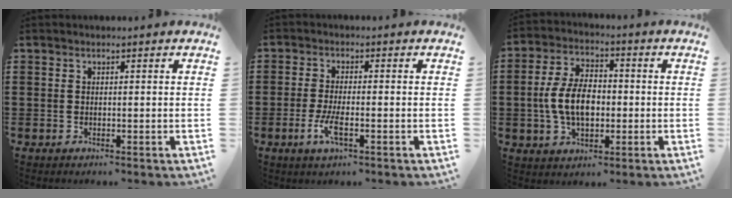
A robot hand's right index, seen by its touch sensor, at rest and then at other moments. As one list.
[{"total": 4.3, "force": [-1.7, 1.1, 3.9], "torque": [-0.085, -0.008, -0.035]}, {"total": 8.1, "force": [-0.7, 4.6, 6.6], "torque": [-0.155, 0.003, -0.020]}]